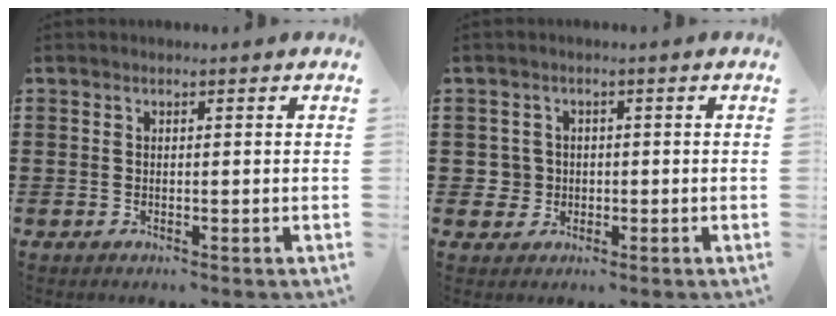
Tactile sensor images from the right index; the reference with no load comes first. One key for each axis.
{"total": 2.9, "fx": -0.4, "fy": 2.8, "fz": 0.6, "tx": -0.023, "ty": 0.008, "tz": -0.011}